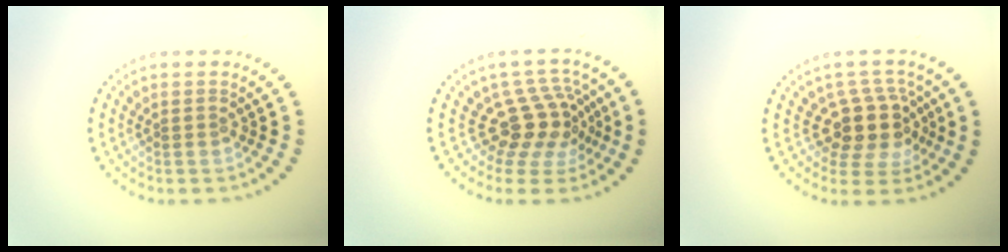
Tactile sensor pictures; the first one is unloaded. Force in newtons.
{"total": 4.2, "press": 3.1, "slide": 2.9}
{"total": 4.0, "press": 3.4, "slide": 2.2}